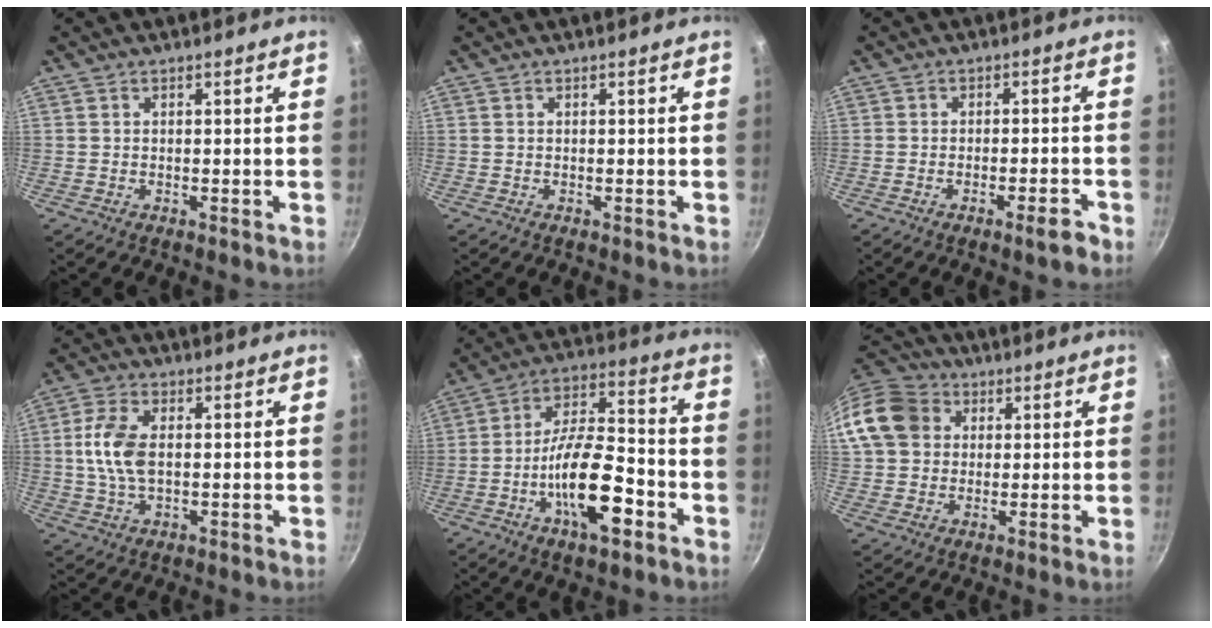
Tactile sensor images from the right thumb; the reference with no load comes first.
{"total": 0.0}
{"total": 4.1, "force": [-2.5, 0.8, 3.2], "torque": [-0.040, 0.020, -0.033]}
{"total": 8.8, "force": [0.7, 5.0, 7.2], "torque": [-0.144, 0.010, 0.009]}
{"total": 16.2, "force": [-6.3, 6.4, 13.5], "torque": [-0.214, 0.044, -0.115]}
{"total": 13.2, "force": [3.1, 11.1, 6.4], "torque": [-0.105, 0.023, 0.043]}